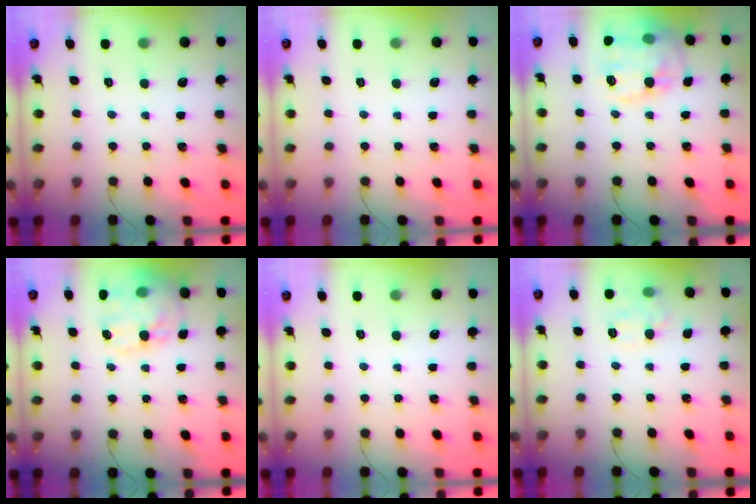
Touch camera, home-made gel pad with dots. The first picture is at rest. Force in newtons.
{"total": 0.0}
{"total": 17.5, "press": 17.4, "slide": 1.3}
{"total": 17.0, "press": 16.5, "slide": 3.9}
{"total": 0.0}
{"total": 7.2, "press": 7.1, "slide": 1.1}